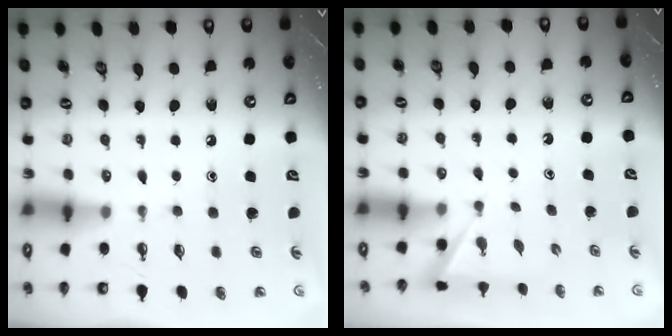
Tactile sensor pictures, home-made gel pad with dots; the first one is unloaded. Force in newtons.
{"total": 2.4, "press": 2.4, "slide": 0.3}